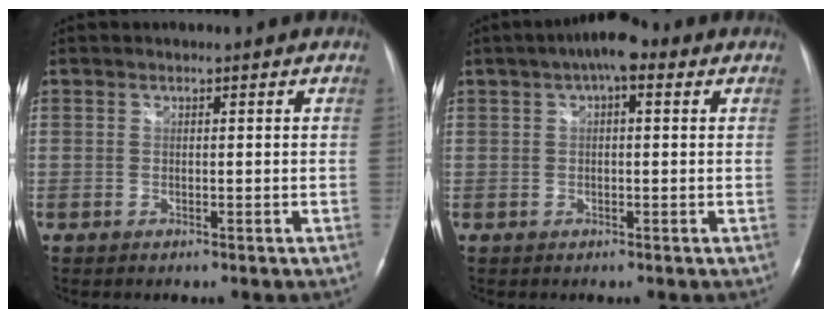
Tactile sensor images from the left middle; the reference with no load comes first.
{"total": 7.2, "force": [3.4, 2.4, 5.8], "torque": [-0.105, 0.033, 0.049]}